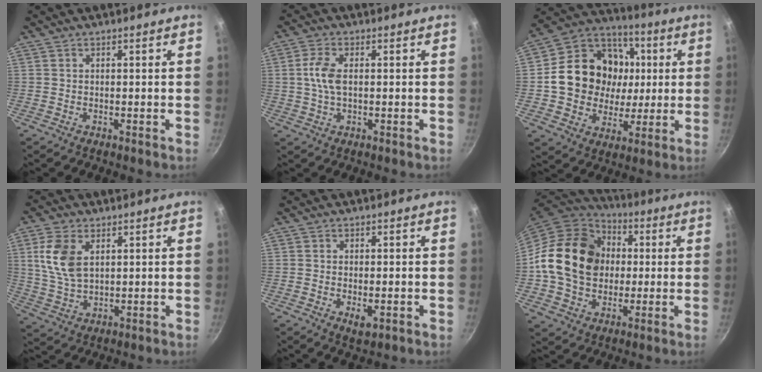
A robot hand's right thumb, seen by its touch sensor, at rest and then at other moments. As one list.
[{"total": 5.2, "force": [0.5, 2.6, 4.5], "torque": [-0.098, 0.007, 0.006]}, {"total": 20.9, "force": [2.2, 17.8, 10.7], "torque": [-0.164, 0.023, 0.036]}, {"total": 9.3, "force": [3.0, 5.5, 6.9], "torque": [-0.135, -0.015, 0.063]}, {"total": 3.0, "force": [-0.7, 1.5, 2.5], "torque": [-0.040, -0.008, -0.010]}, {"total": 19.6, "force": [1.7, 15.7, 11.7], "torque": [-0.177, 0.026, 0.026]}]